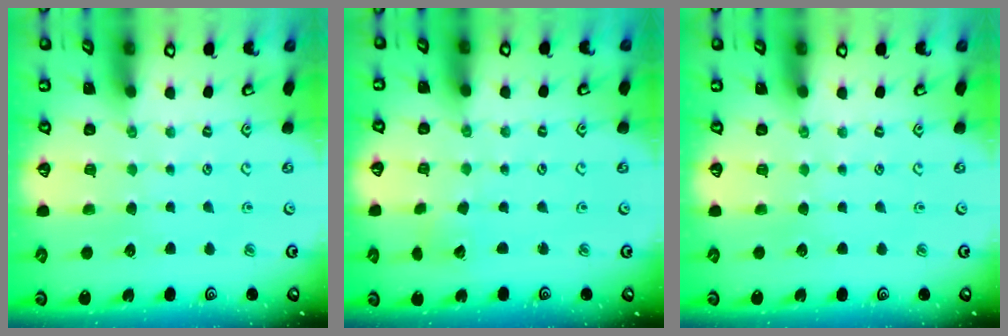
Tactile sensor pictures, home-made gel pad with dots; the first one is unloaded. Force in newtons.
{"total": 3.7, "press": 3.7, "slide": 0.3}
{"total": 0.0}